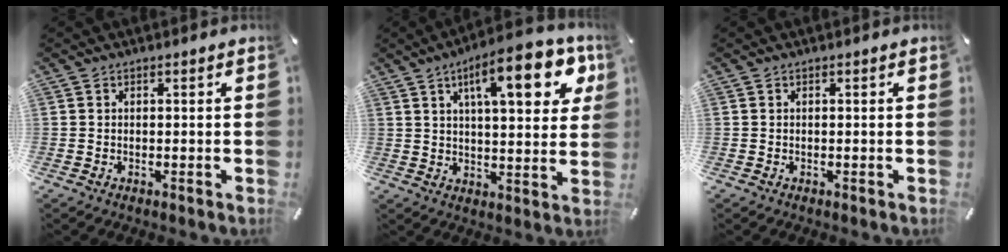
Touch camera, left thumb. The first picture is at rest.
{"total": 17.6, "force": [7.7, 6.1, 14.6], "torque": [-0.212, -0.021, 0.114]}
{"total": 0.0}